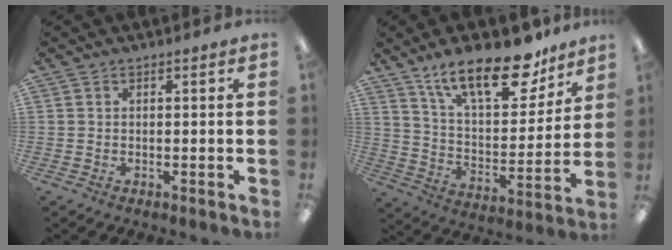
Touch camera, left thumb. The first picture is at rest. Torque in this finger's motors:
{"motor_torque": [1.23, 1.23, 1.43, -1.34, 0.23]}